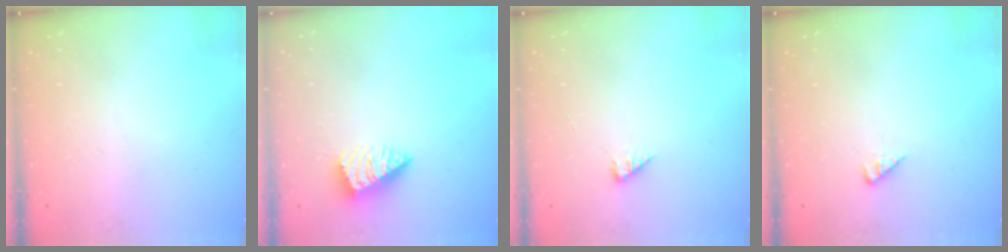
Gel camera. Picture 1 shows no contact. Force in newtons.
{"total": 2.4, "press": 2.4, "slide": 0.4}
{"total": 2.4, "press": 2.4, "slide": 0.4}
{"total": 1.5, "press": 1.5, "slide": 0.3}